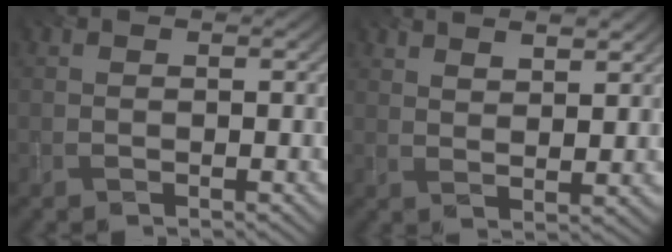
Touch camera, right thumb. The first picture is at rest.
{"total": 4.9, "force": [3.7, 1.0, 3.1], "torque": [-0.046, -0.013, 0.071]}